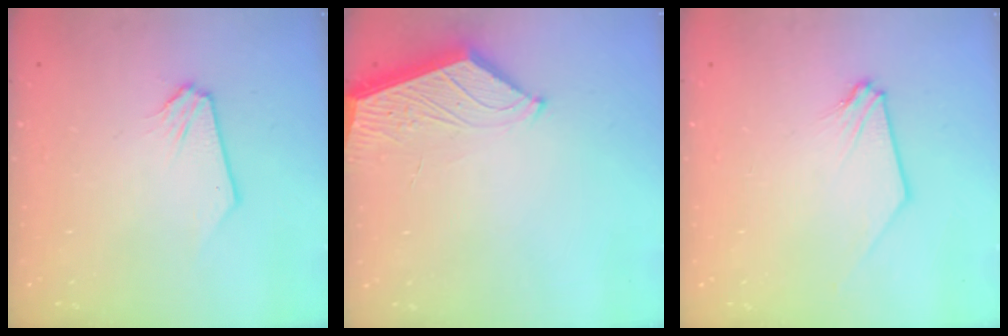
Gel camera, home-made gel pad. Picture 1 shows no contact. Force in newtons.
{"total": 4.0, "press": 3.9, "slide": 0.4}
{"total": 0.0}